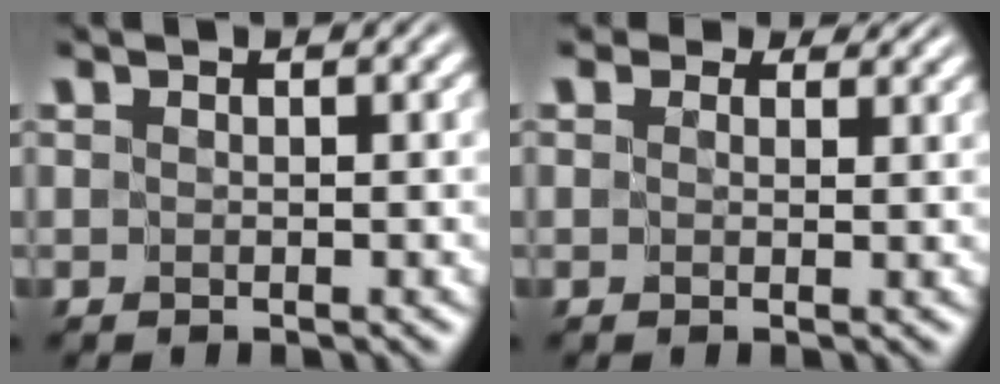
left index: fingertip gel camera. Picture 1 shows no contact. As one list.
[{"total": 2.7, "force": [1.8, 1.9, 1.0], "torque": [-0.035, 0.006, 0.020]}]